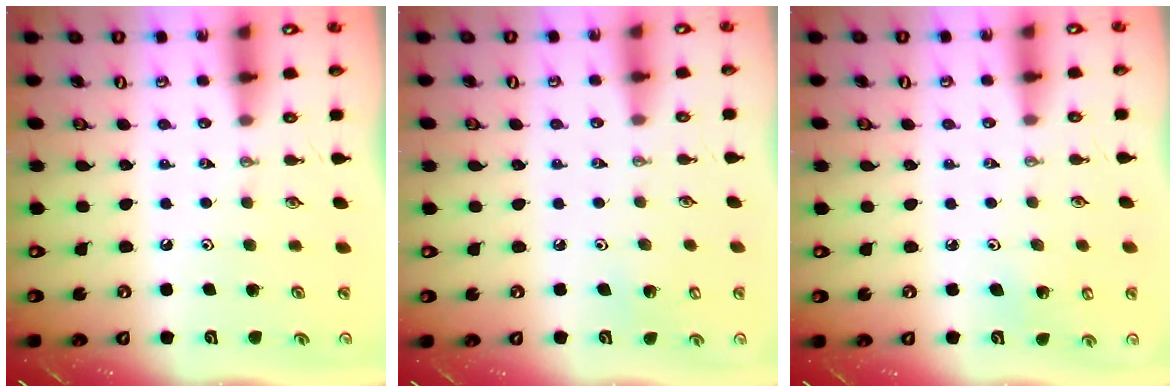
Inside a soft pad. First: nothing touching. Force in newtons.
{"total": 3.6, "press": 3.5, "slide": 0.3}
{"total": 5.0, "press": 4.6, "slide": 1.9}